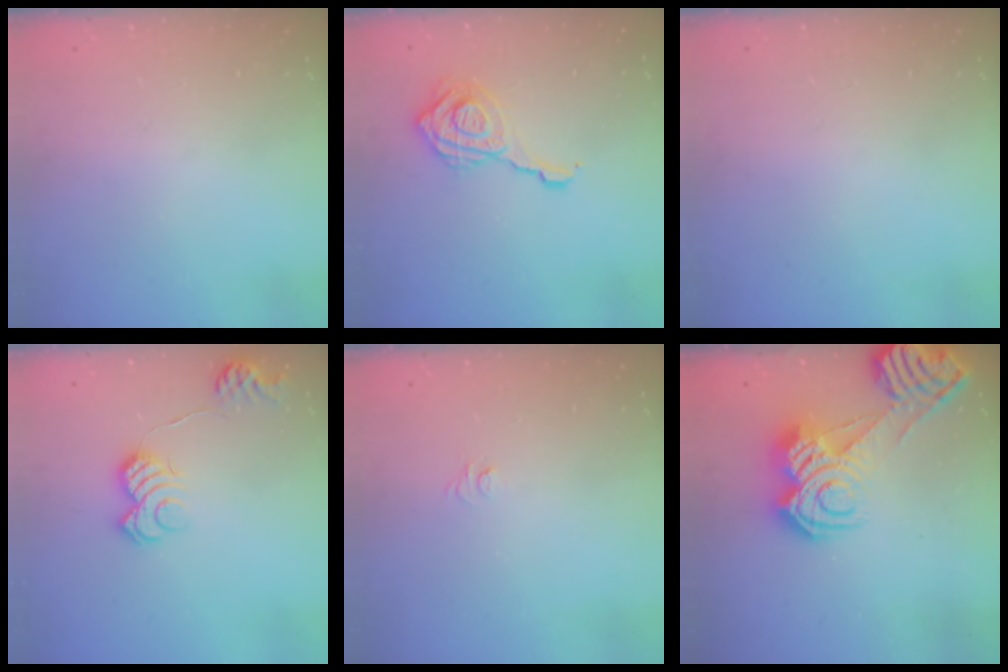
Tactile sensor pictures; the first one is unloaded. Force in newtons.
{"total": 13.8, "press": 13.8, "slide": 1.3}
{"total": 0.0}
{"total": 11.1, "press": 11.0, "slide": 1.0}
{"total": 4.0, "press": 4.0, "slide": 0.4}
{"total": 12.3, "press": 12.2, "slide": 1.2}